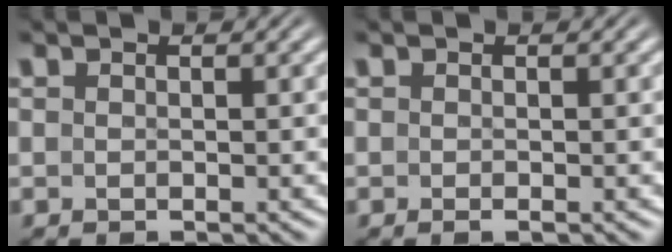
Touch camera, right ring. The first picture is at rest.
{"total": 0.5, "force": [-0.4, 0.0, 0.3], "torque": [-0.004, 0.003, -0.007]}